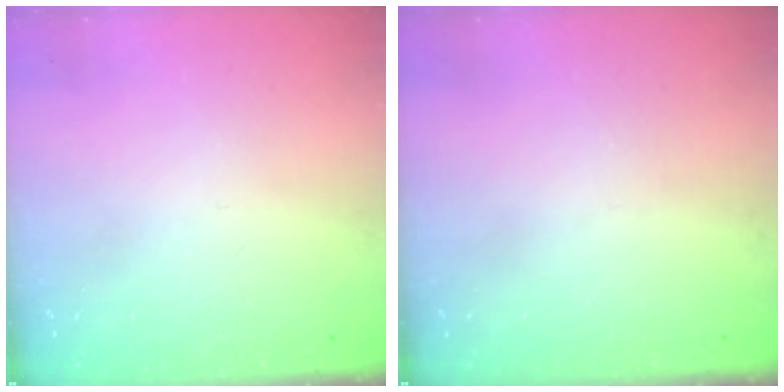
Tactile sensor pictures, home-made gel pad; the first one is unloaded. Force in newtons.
{"total": 0.0}